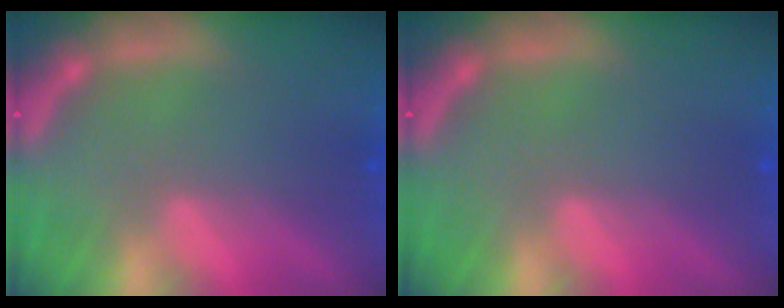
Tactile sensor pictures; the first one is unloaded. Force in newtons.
{"total": 0.0}